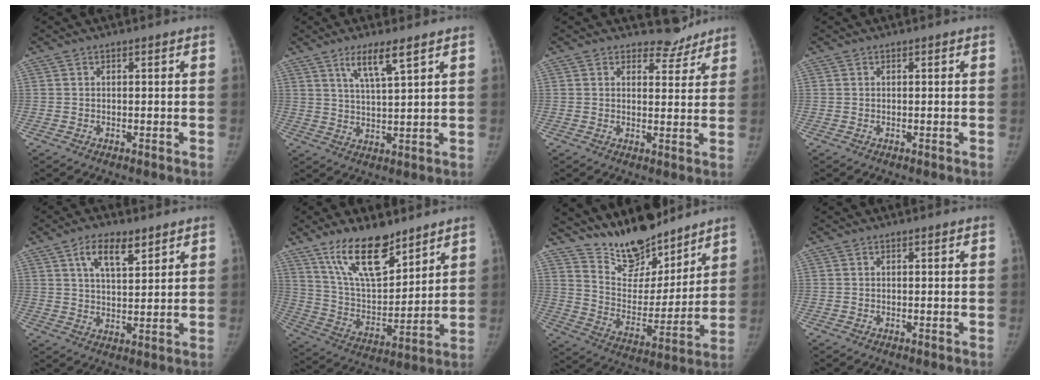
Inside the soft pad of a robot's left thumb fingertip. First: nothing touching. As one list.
[{"total": 6.5, "force": [4.0, 0.7, 5.0], "torque": [-0.096, -0.026, 0.079]}, {"total": 4.2, "force": [3.7, 1.9, -0.2], "torque": [0.030, -0.032, 0.046]}, {"total": 0.0}, {"total": 7.5, "force": [4.3, 3.2, 5.3], "torque": [-0.077, -0.022, 0.075]}, {"total": 16.3, "force": [11.4, 6.5, 9.7], "torque": [-0.128, -0.070, 0.216]}, {"total": 15.9, "force": [13.8, 5.9, 5.1], "torque": [-0.033, -0.099, 0.243]}, {"total": 0.0}]